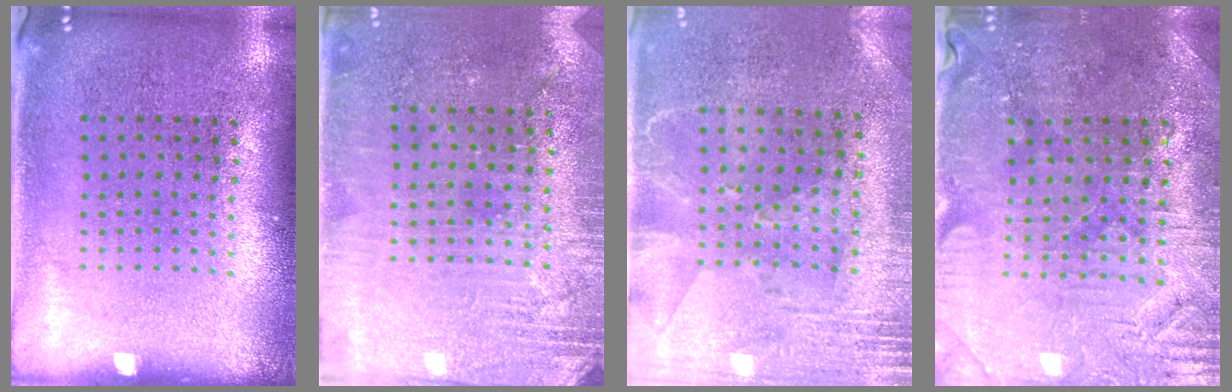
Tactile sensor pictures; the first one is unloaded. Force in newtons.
{"total": 2.8, "press": 2.7, "slide": 0.7}
{"total": 2.7, "press": 2.3, "slide": 1.5}
{"total": 1.4, "press": 1.4, "slide": 0.4}